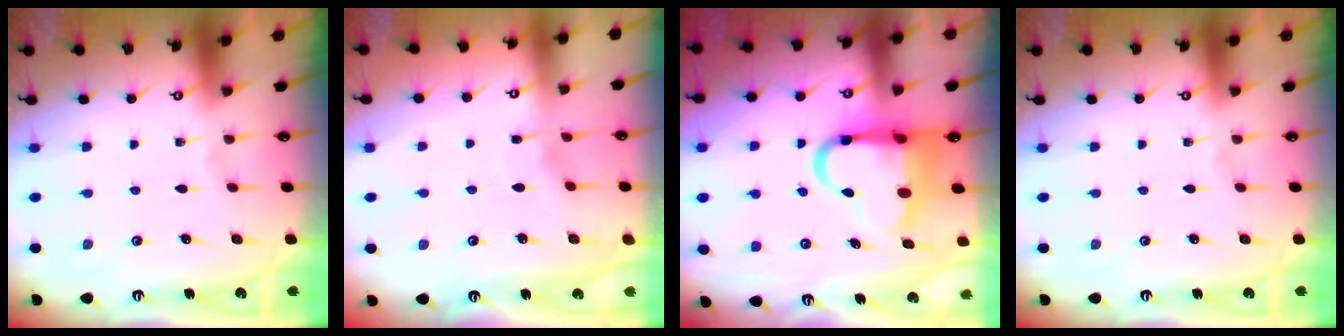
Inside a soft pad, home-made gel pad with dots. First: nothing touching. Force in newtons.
{"total": 2.0, "press": 2.0, "slide": 0.3}
{"total": 11.6, "press": 11.1, "slide": 3.0}
{"total": 0.0}